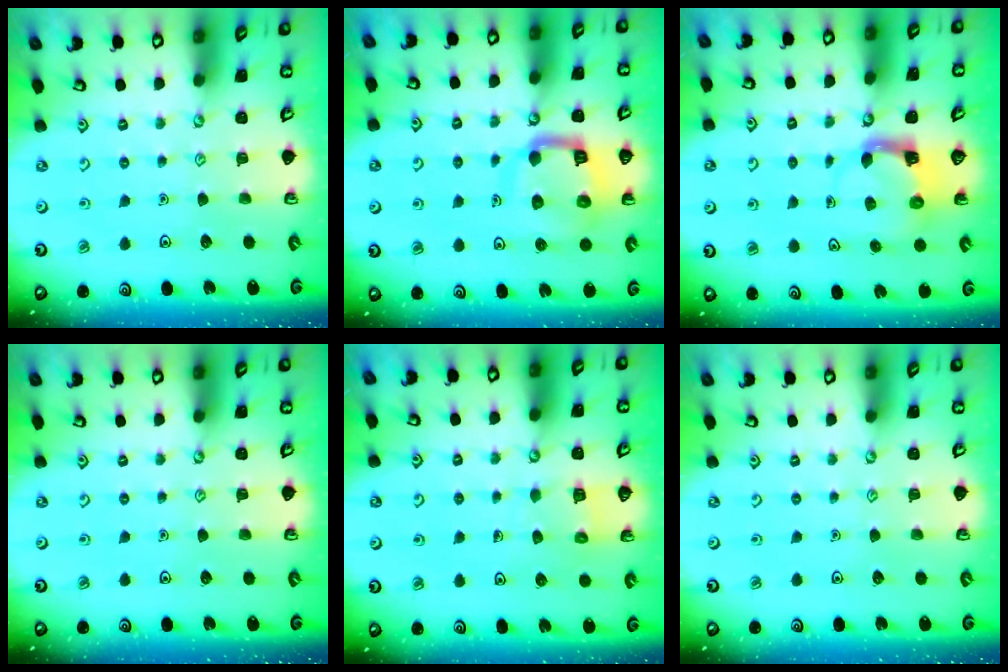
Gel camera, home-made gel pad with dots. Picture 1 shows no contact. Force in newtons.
{"total": 11.1, "press": 11.0, "slide": 1.3}
{"total": 3.8, "press": 3.8, "slide": 0.7}
{"total": 0.0}
{"total": 5.6, "press": 5.6, "slide": 0.3}
{"total": 0.0}